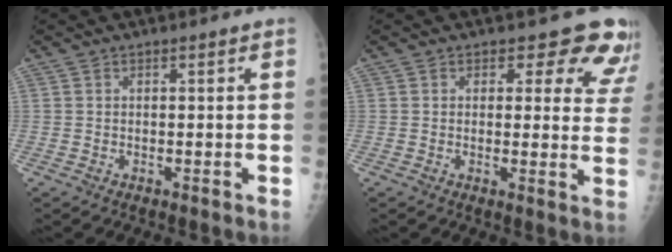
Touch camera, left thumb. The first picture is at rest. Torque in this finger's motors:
{"motor_torque": [-0.43, 0.32, -0.13, -0.10, 0.05]}